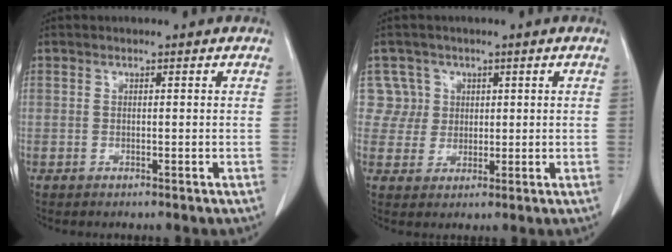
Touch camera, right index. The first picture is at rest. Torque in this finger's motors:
{"motor_torque": [-0.29, 0.23, -0.12, -0.02]}